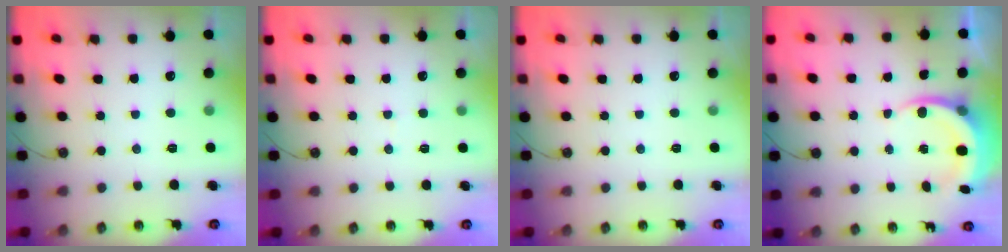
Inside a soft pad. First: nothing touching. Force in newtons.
{"total": 4.5, "press": 4.5, "slide": 0.4}
{"total": 0.0}
{"total": 6.1, "press": 5.9, "slide": 1.6}